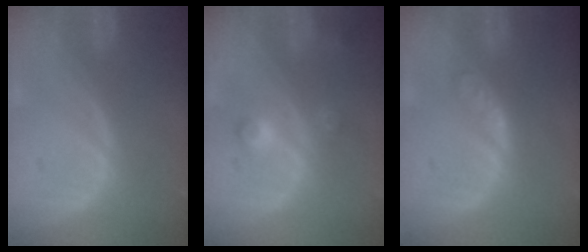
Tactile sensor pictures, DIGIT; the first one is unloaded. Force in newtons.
{"total": 3.7, "press": 3.7, "slide": 0.4}
{"total": 2.7, "press": 2.7, "slide": 0.3}